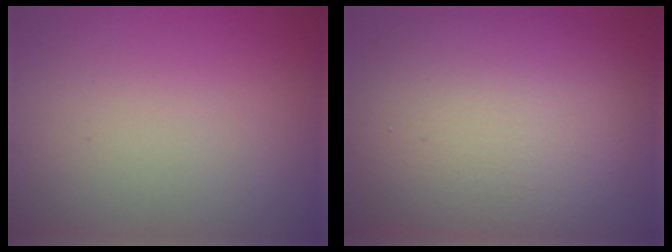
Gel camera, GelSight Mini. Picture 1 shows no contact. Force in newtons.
{"total": 11.6, "press": 11.6, "slide": 0.7}